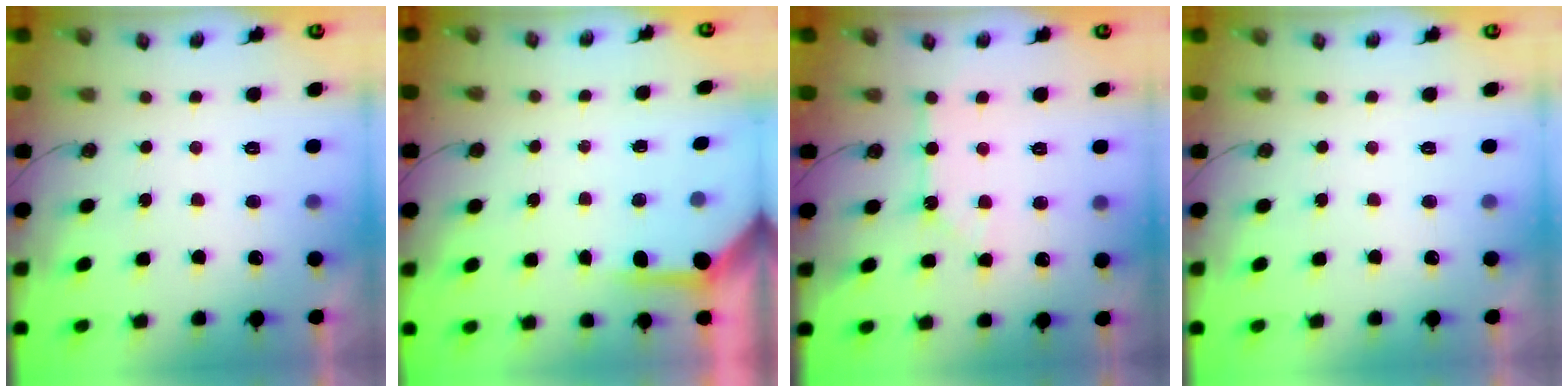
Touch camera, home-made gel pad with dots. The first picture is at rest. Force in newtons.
{"total": 3.9, "press": 3.8, "slide": 0.3}
{"total": 2.5, "press": 2.5, "slide": 0.2}
{"total": 0.0}